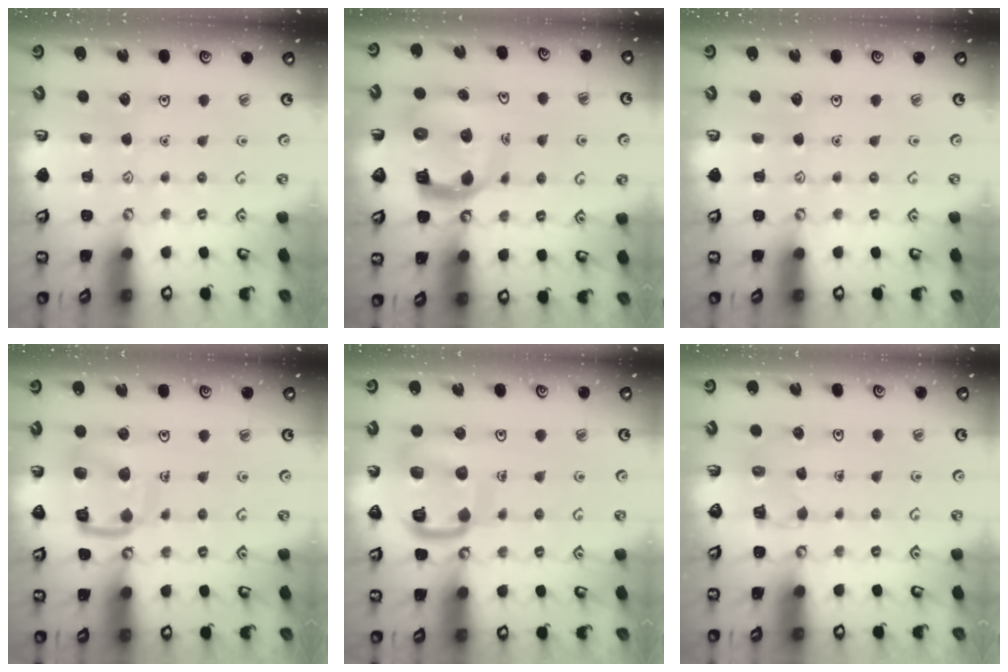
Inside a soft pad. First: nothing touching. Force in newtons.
{"total": 11.1, "press": 11.0, "slide": 1.5}
{"total": 0.0}
{"total": 13.8, "press": 13.7, "slide": 1.3}
{"total": 15.2, "press": 15.1, "slide": 1.7}
{"total": 3.5, "press": 3.5, "slide": 0.4}